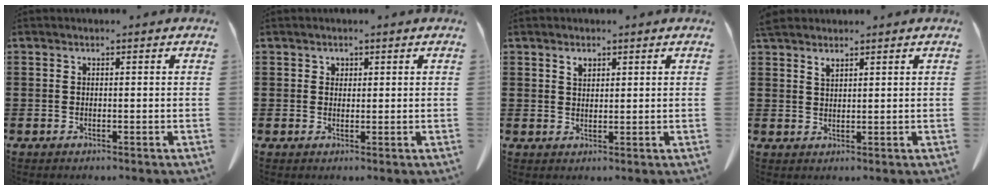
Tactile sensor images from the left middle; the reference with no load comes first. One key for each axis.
{"total": 0.9, "fx": 0.7, "fy": 0.6, "fz": 0.1, "tx": -0.003, "ty": 0.000, "tz": 0.015}
{"total": 1.5, "fx": 1.1, "fy": 0.8, "fz": 0.7, "tx": -0.010, "ty": -0.001, "tz": 0.019}
{"total": 1.8, "fx": 1.7, "fy": 0.3, "fz": 0.8, "tx": -0.019, "ty": 0.000, "tz": 0.031}